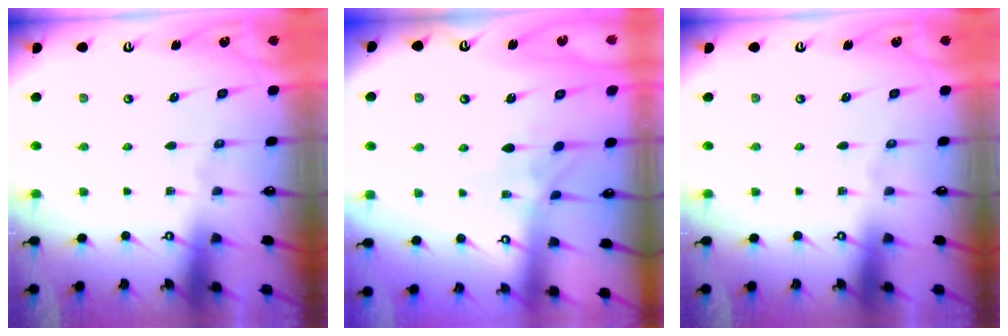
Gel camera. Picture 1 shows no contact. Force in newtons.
{"total": 2.0, "press": 1.8, "slide": 0.9}
{"total": 0.0}